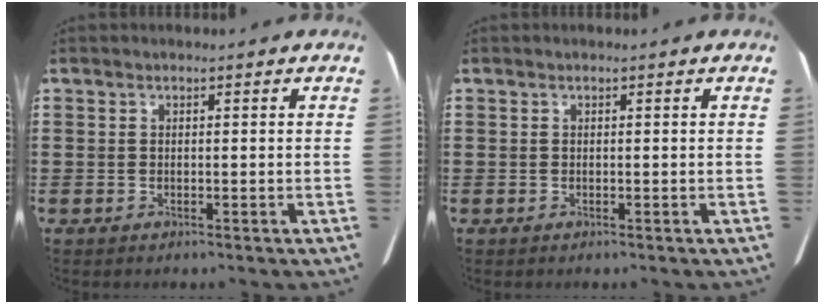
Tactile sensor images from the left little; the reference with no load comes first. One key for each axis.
{"total": 0.0}